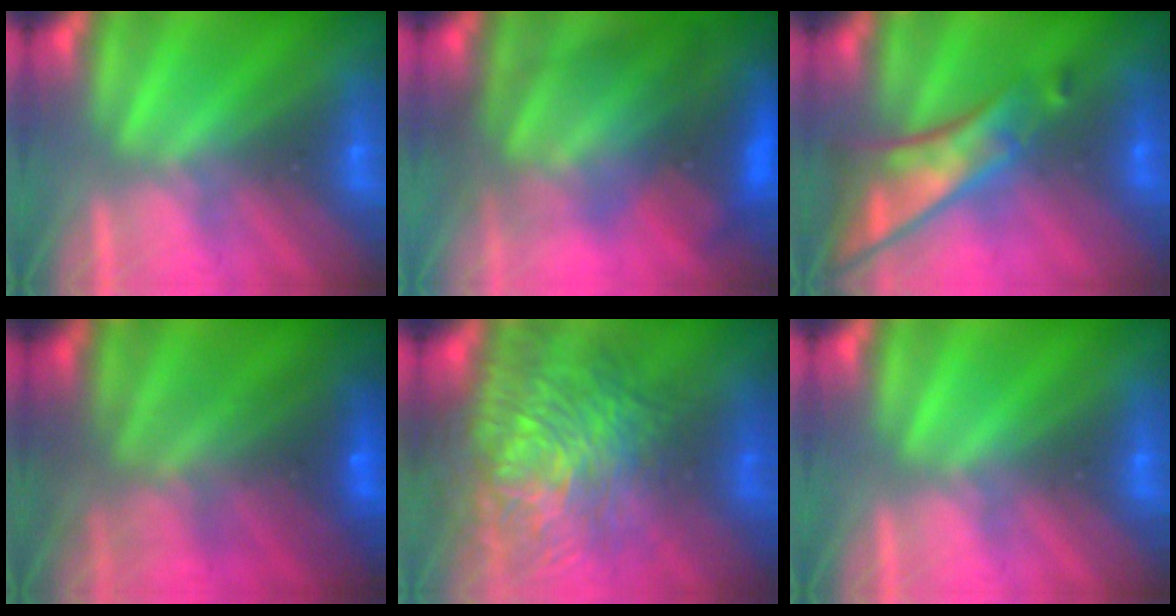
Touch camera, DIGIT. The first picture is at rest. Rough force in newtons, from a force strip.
{"total": 7.4}
{"total": 5.8}
{"total": 7.0}
{"total": 7.6}
{"total": 0.0}